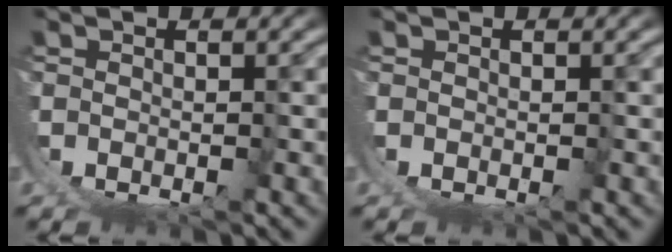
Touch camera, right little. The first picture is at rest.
{"total": 0.0}